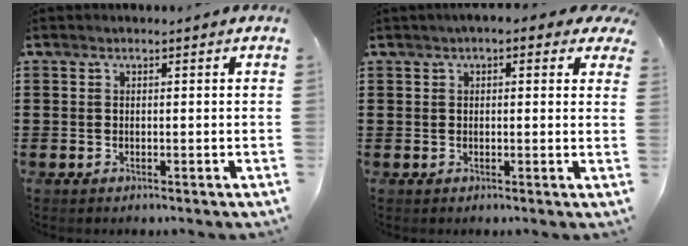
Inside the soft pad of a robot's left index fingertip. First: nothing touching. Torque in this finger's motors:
{"motor_torque": [1.32, -0.34, 1.05, 0.13]}